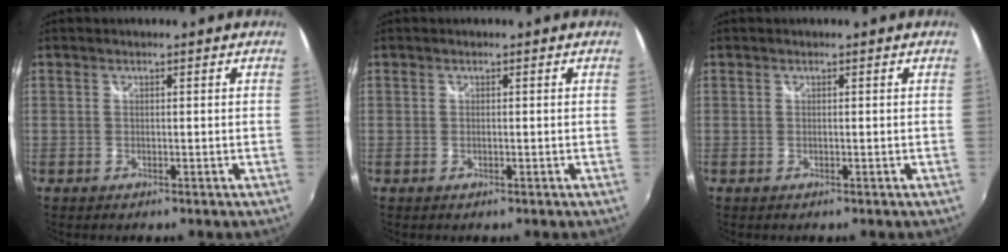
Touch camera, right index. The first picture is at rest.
{"total": 0.0}
{"total": 0.0}